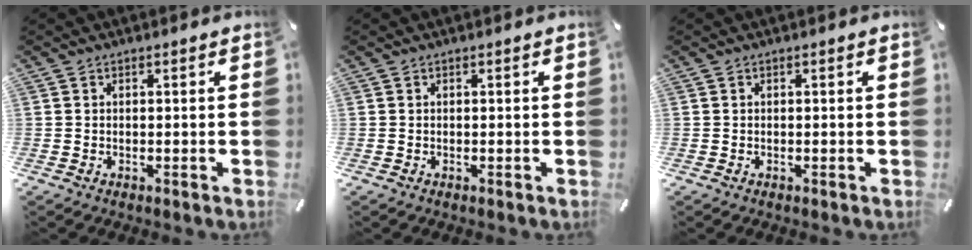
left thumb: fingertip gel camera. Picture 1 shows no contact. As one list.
[{"total": 0.0}, {"total": 0.0}]